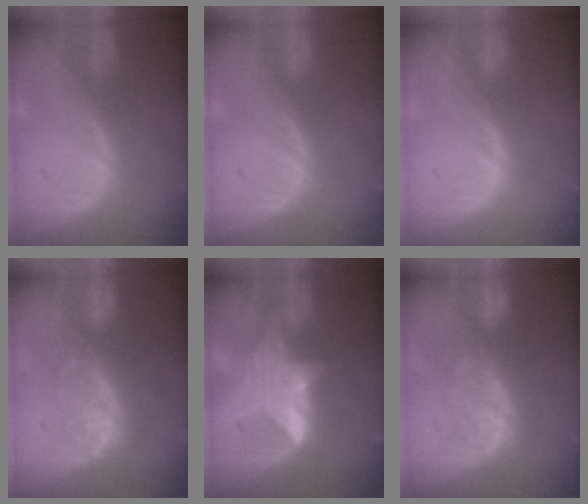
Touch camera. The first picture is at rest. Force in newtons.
{"total": 0.0}
{"total": 0.5, "press": 0.5, "slide": 0.1}
{"total": 7.9, "press": 7.4, "slide": 2.9}
{"total": 6.0, "press": 5.7, "slide": 1.9}
{"total": 7.9, "press": 7.4, "slide": 2.8}